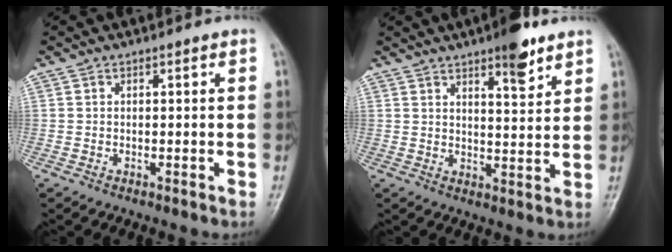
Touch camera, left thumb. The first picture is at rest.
{"total": 7.4, "force": [5.0, 2.0, 5.1], "torque": [-0.061, -0.031, 0.072]}